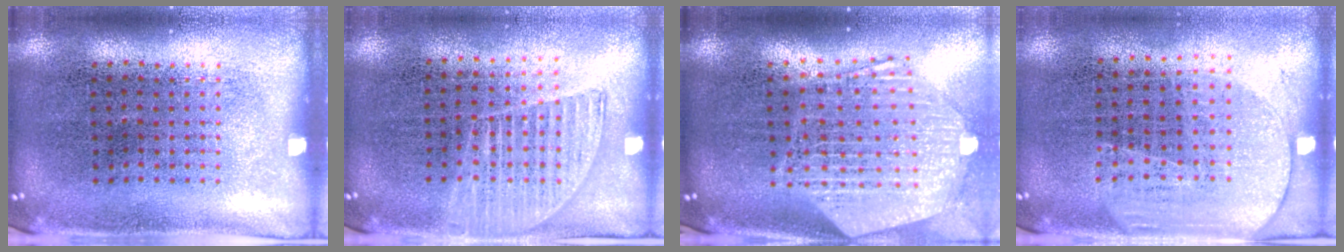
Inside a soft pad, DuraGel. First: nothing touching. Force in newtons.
{"total": 1.3, "press": 1.2, "slide": 0.5}
{"total": 2.8, "press": 2.2, "slide": 1.7}
{"total": 1.6, "press": 1.4, "slide": 0.8}